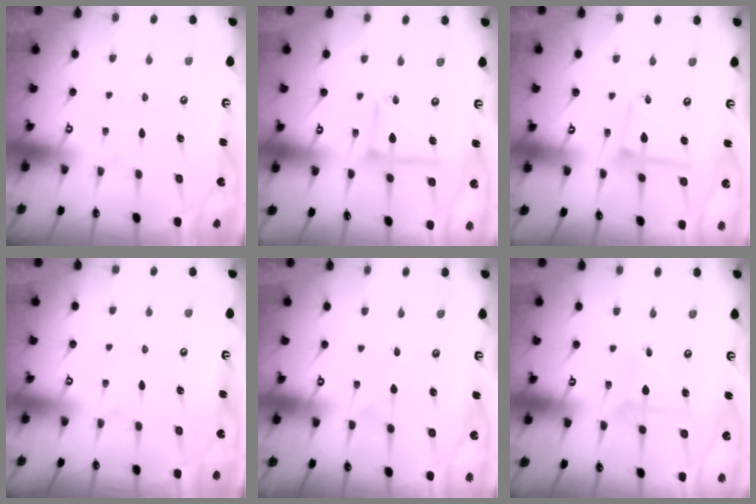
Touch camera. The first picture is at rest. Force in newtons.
{"total": 8.4, "press": 8.3, "slide": 0.6}
{"total": 7.9, "press": 7.9, "slide": 0.7}
{"total": 0.0}
{"total": 0.5, "press": 0.5, "slide": 0.1}
{"total": 1.4, "press": 1.4, "slide": 0.1}